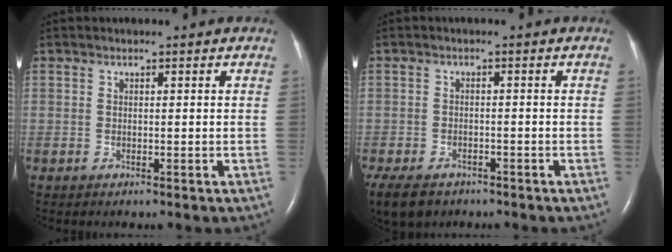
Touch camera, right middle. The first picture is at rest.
{"total": 9.7, "force": [-6.4, 5.9, 4.2], "torque": [-0.100, -0.014, -0.093]}